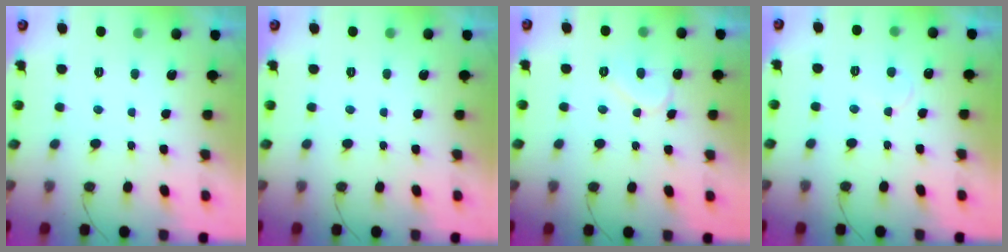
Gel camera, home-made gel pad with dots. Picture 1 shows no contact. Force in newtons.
{"total": 0.0}
{"total": 8.0, "press": 8.0, "slide": 0.4}
{"total": 4.4, "press": 4.4, "slide": 0.3}